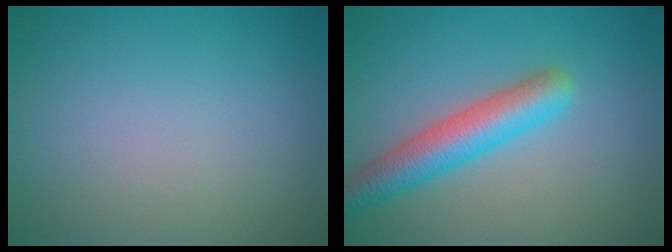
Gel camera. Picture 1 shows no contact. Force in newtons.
{"total": 4.9, "press": 4.9, "slide": 0.2}